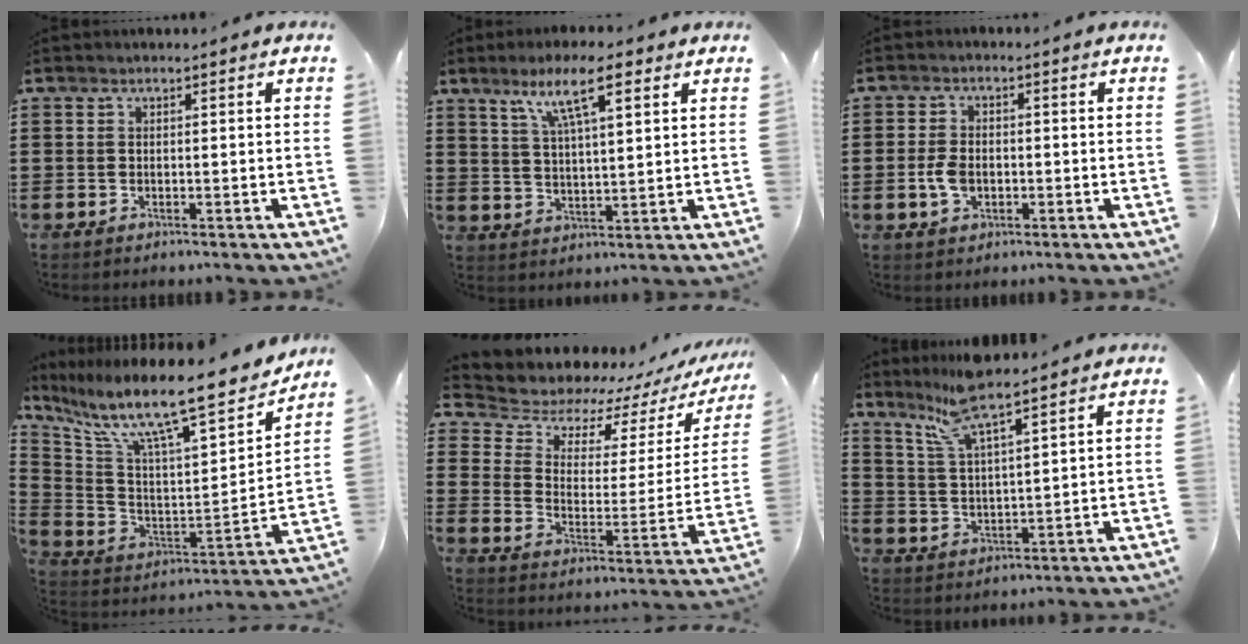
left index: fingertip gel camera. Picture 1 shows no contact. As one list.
[{"total": 9.2, "force": [5.7, 2.1, 6.9], "torque": [-0.131, -0.003, 0.094]}, {"total": 4.1, "force": [-0.7, 2.6, 3.2], "torque": [-0.080, -0.003, -0.017]}, {"total": 13.1, "force": [10.2, 1.2, 8.1], "torque": [-0.168, -0.080, 0.160]}, {"total": 6.5, "force": [5.9, 2.6, 0.8], "torque": [-0.051, -0.050, 0.100]}, {"total": 8.2, "force": [6.8, 0.2, 4.5], "torque": [-0.107, -0.019, 0.121]}]